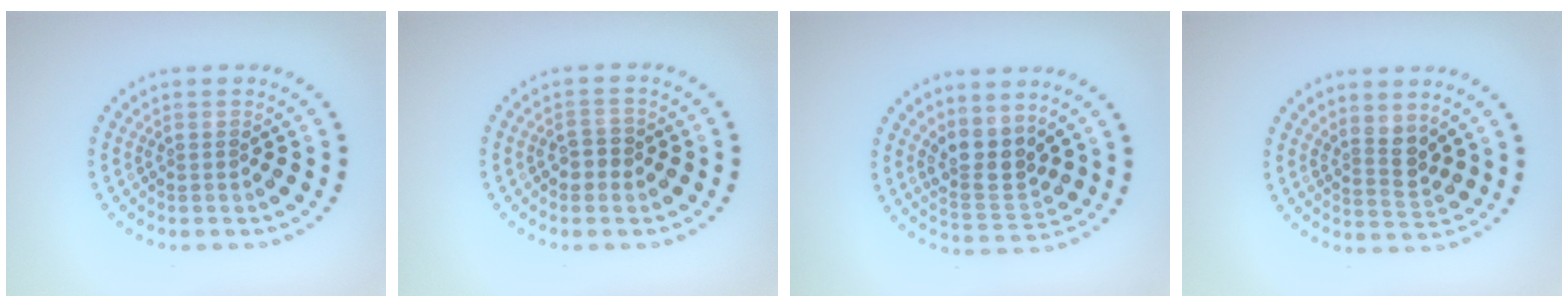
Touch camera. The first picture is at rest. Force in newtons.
{"total": 1.9, "press": 1.8, "slide": 0.4}
{"total": 3.6, "press": 3.1, "slide": 1.9}
{"total": 2.4, "press": 1.9, "slide": 1.5}